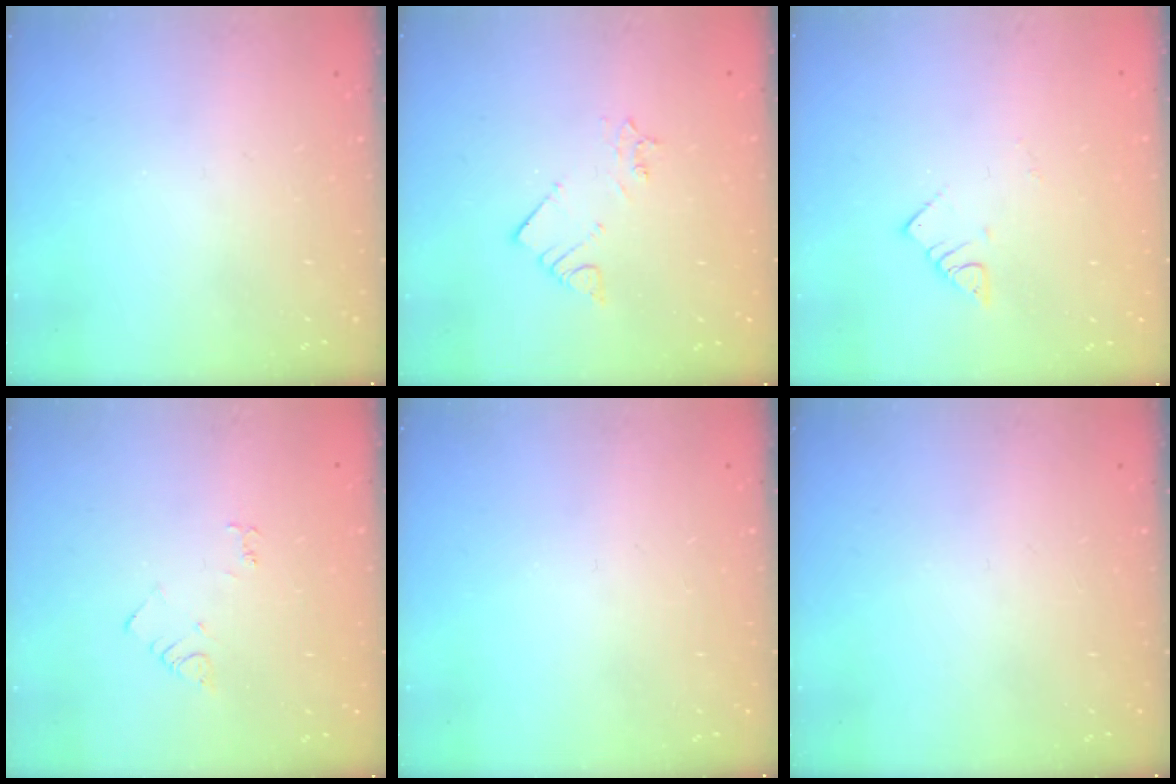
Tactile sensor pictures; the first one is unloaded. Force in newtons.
{"total": 2.6, "press": 2.6, "slide": 0.2}
{"total": 2.4, "press": 2.4, "slide": 0.4}
{"total": 3.8, "press": 3.8, "slide": 0.5}
{"total": 0.0}
{"total": 0.0}